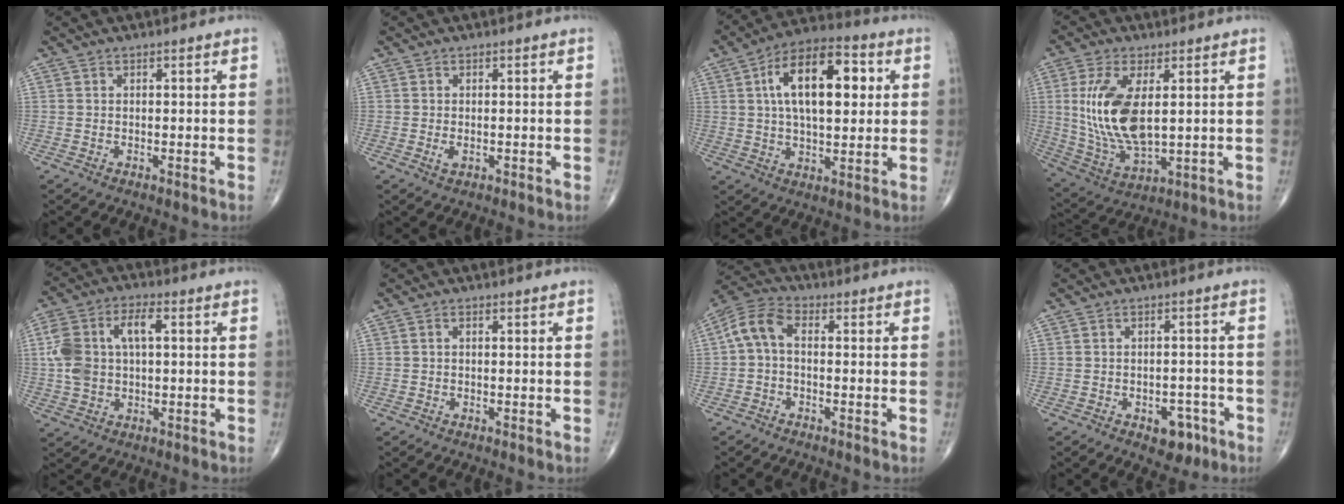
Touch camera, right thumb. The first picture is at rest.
{"total": 1.5, "force": [-0.4, 0.8, 1.2], "torque": [-0.023, -0.003, -0.006]}
{"total": 17.3, "force": [3.9, 8.5, 14.6], "torque": [-0.221, 0.014, 0.059]}
{"total": 15.0, "force": [2.3, 7.0, 13.1], "torque": [-0.272, -0.017, 0.058]}
{"total": 11.4, "force": [1.5, 6.5, 9.2], "torque": [-0.192, 0.026, 0.029]}
{"total": 0.6, "force": [0.0, 0.4, 0.5], "torque": [-0.007, 0.001, -0.004]}
{"total": 6.5, "force": [-0.2, 3.7, 5.3], "torque": [-0.106, 0.023, -0.017]}
{"total": 5.5, "force": [-2.8, 3.5, 3.2], "torque": [-0.019, 0.019, -0.034]}